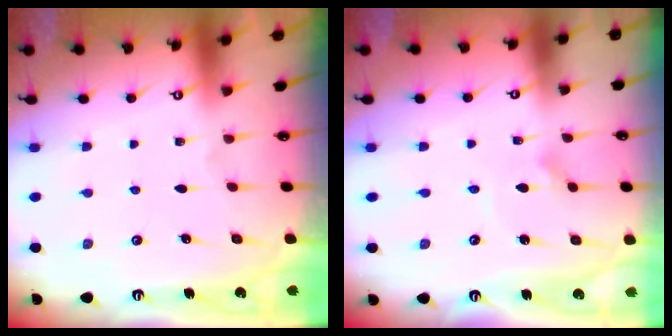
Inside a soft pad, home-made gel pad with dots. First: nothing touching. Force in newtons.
{"total": 2.3, "press": 2.3, "slide": 0.2}